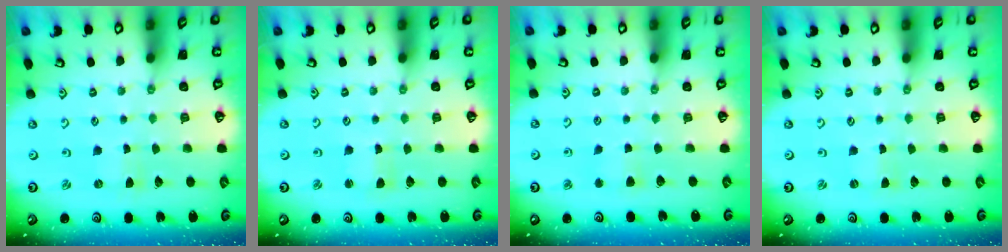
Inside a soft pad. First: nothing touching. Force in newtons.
{"total": 1.3, "press": 1.3, "slide": 0.3}
{"total": 3.6, "press": 3.5, "slide": 0.7}
{"total": 0.0}